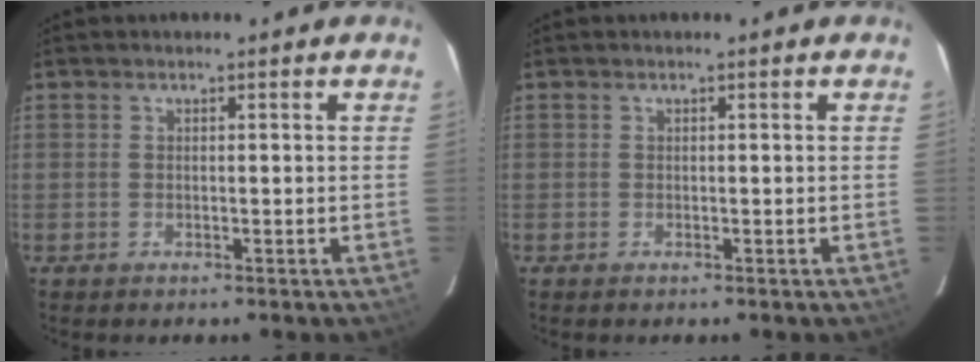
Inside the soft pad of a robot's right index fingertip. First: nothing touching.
{"total": 0.0}